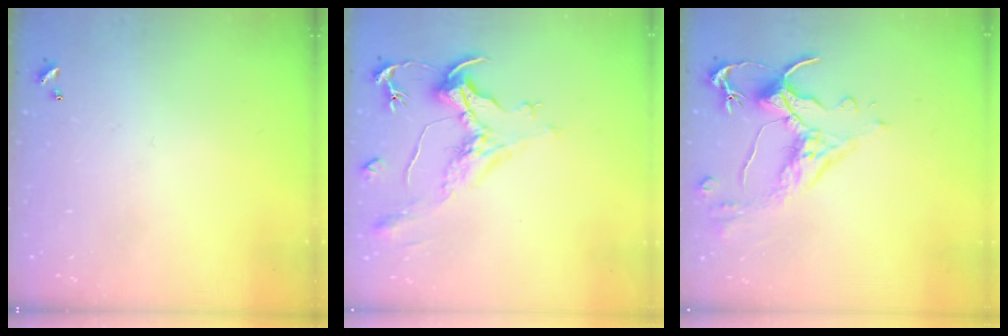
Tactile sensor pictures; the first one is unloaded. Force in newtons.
{"total": 2.1, "press": 1.6, "slide": 1.4}
{"total": 2.5, "press": 2.2, "slide": 1.3}